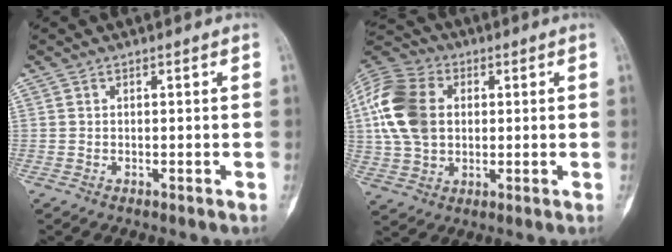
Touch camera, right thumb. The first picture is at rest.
{"total": 16.4, "force": [2.5, 11.8, 11.1], "torque": [-0.219, 0.013, 0.044]}